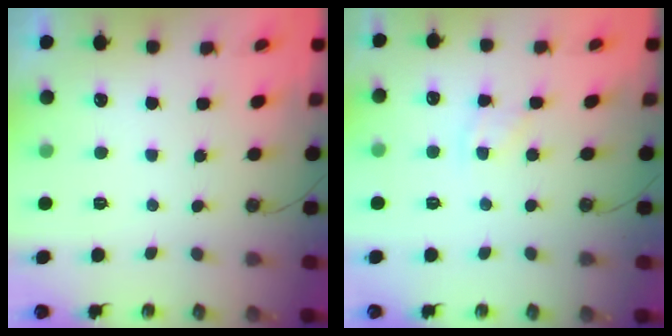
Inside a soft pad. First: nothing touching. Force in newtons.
{"total": 4.6, "press": 4.5, "slide": 0.7}